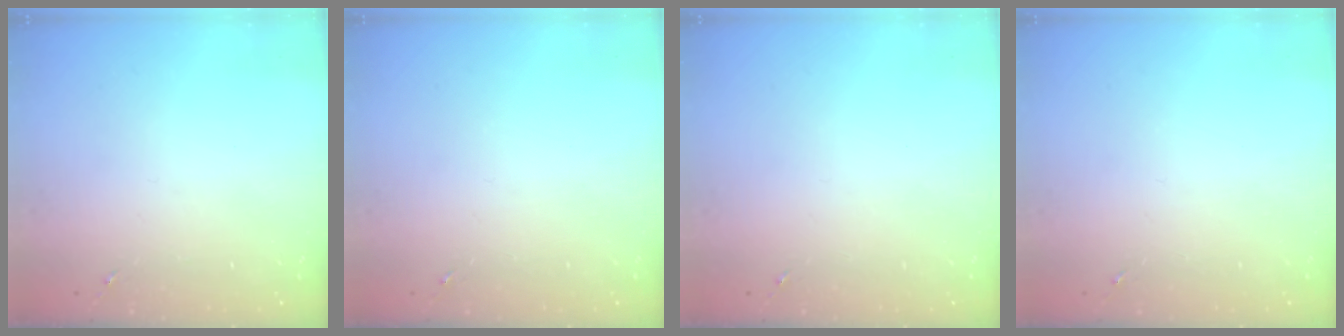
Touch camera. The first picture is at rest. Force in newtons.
{"total": 0.0}
{"total": 0.0}
{"total": 0.0}